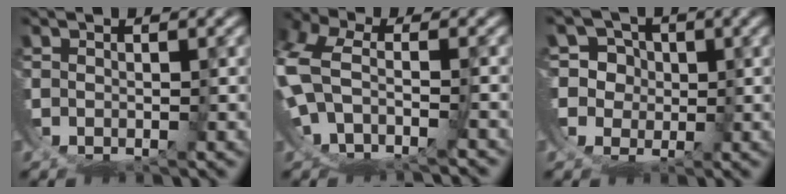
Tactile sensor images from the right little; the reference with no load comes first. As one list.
[{"total": 7.3, "force": [-1.8, 5.7, 4.1], "torque": [-0.124, -0.024, -0.028]}, {"total": 9.0, "force": [-0.4, 8.5, 2.9], "torque": [-0.103, -0.042, -0.003]}]